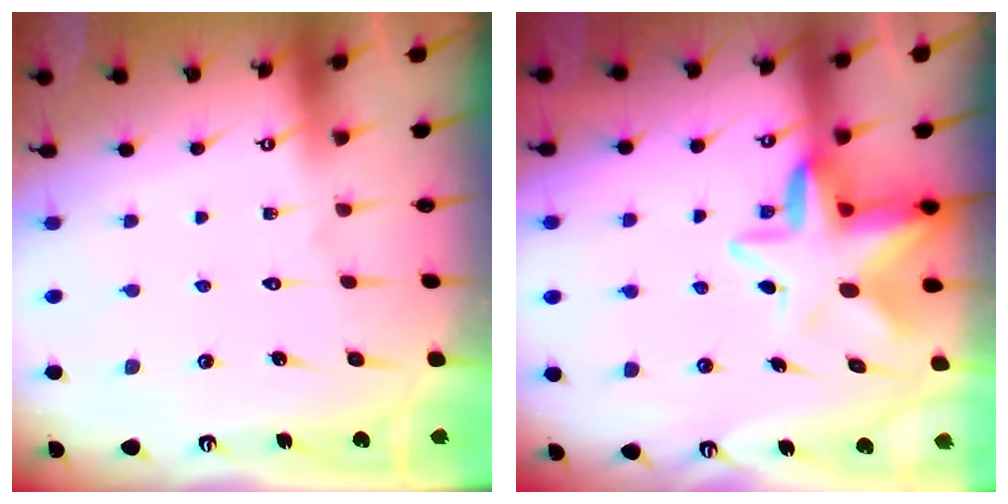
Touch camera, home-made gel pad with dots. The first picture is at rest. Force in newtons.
{"total": 7.8, "press": 7.7, "slide": 1.3}